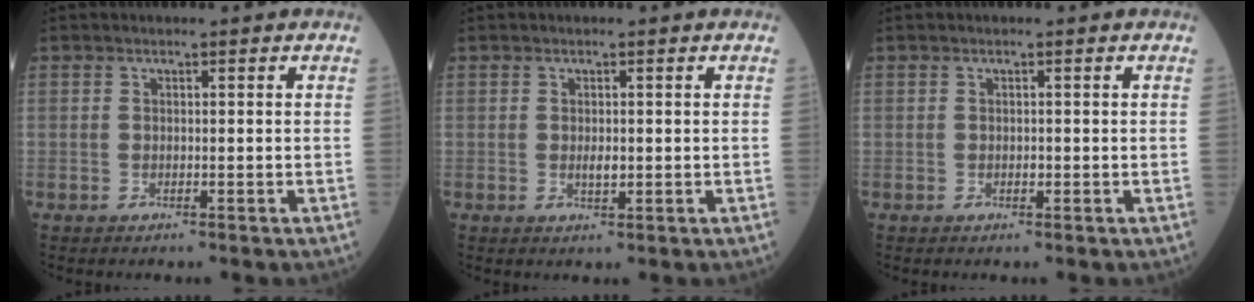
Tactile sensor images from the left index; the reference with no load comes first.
{"total": 1.5, "force": [0.0, 0.7, 1.3], "torque": [-0.023, -0.003, 0.002]}
{"total": 0.5, "force": [-0.1, 0.3, 0.4], "torque": [-0.007, 0.000, -0.004]}